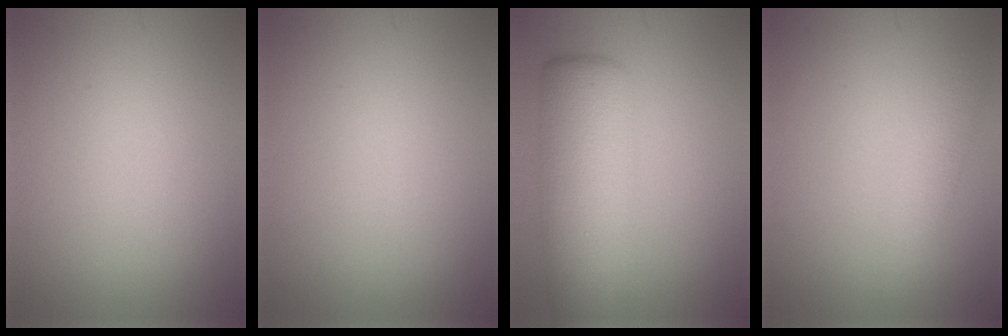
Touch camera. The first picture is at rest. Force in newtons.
{"total": 0.0}
{"total": 7.9, "press": 7.9, "slide": 0.2}
{"total": 2.0, "press": 2.0, "slide": 0.1}